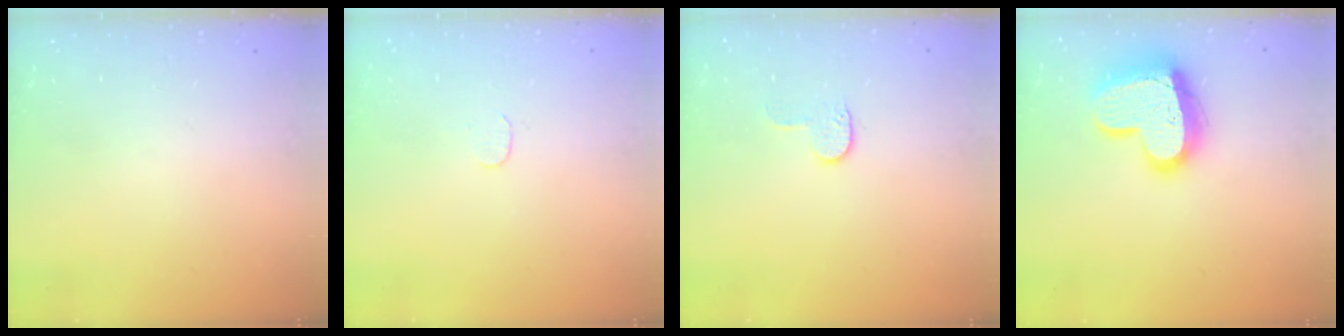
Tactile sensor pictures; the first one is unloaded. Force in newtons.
{"total": 3.5, "press": 3.5, "slide": 0.3}
{"total": 4.2, "press": 4.2, "slide": 0.3}
{"total": 19.3, "press": 19.2, "slide": 2.0}